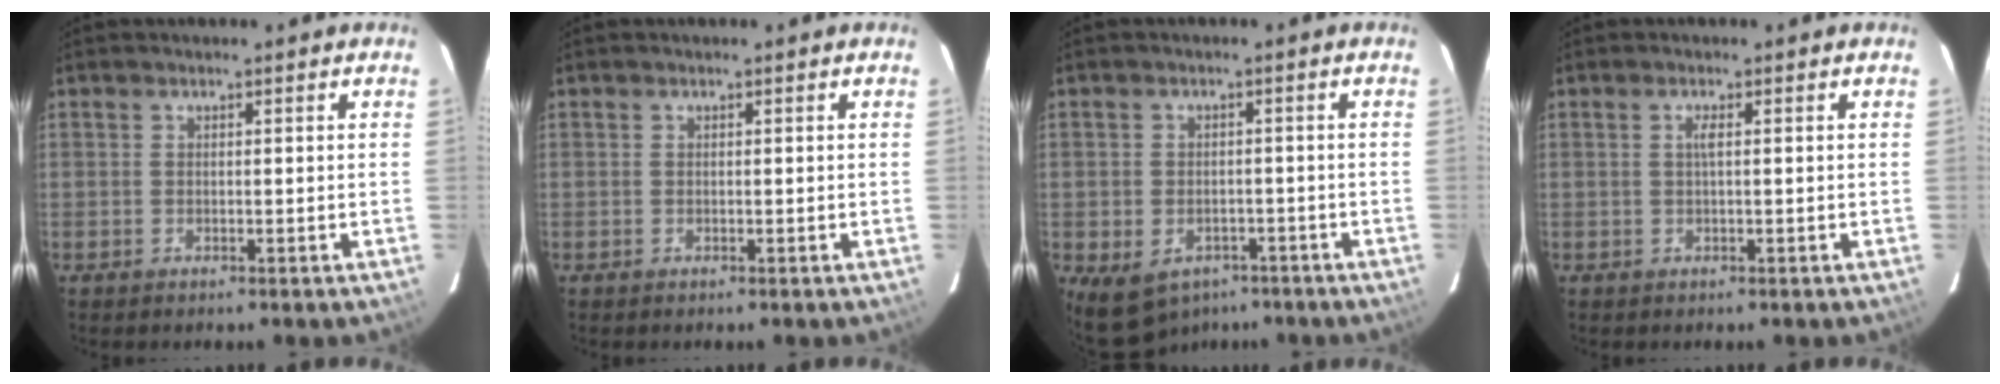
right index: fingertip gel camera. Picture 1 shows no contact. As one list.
[{"total": 0.0}, {"total": 9.2, "force": [-5.5, 6.4, 3.7], "torque": [-0.081, 0.001, -0.061]}, {"total": 1.1, "force": [0.1, -0.1, 1.1], "torque": [-0.022, 0.001, 0.000]}]